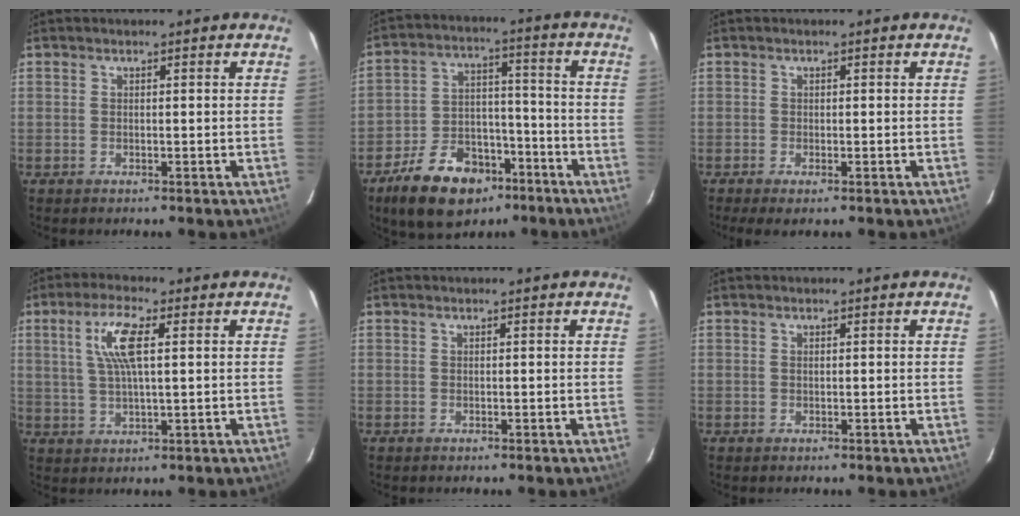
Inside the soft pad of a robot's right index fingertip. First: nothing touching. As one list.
[{"total": 16.0, "force": [-10.2, 9.4, 7.9], "torque": [-0.165, 0.018, -0.154]}, {"total": 2.3, "force": [-1.4, 0.7, 1.7], "torque": [-0.039, -0.007, -0.023]}, {"total": 7.6, "force": [2.0, 1.7, 7.2], "torque": [-0.141, 0.008, 0.039]}, {"total": 0.0}, {"total": 0.0}]